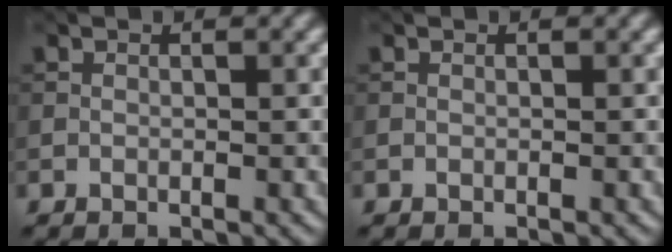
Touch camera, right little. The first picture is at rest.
{"total": 0.0}